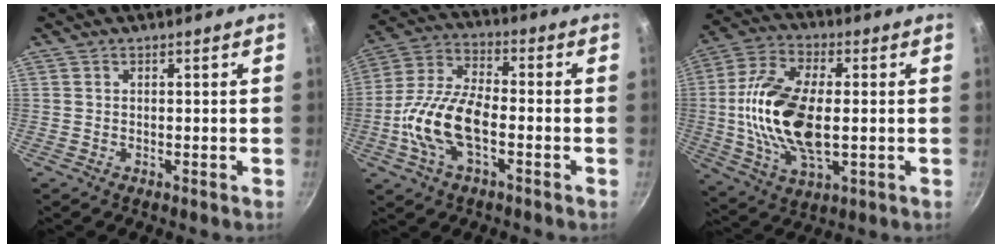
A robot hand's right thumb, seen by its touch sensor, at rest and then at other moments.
{"total": 14.2, "force": [-3.6, 6.9, 11.8], "torque": [-0.243, 0.032, -0.072]}
{"total": 18.6, "force": [-0.4, 9.2, 16.2], "torque": [-0.328, 0.001, -0.005]}